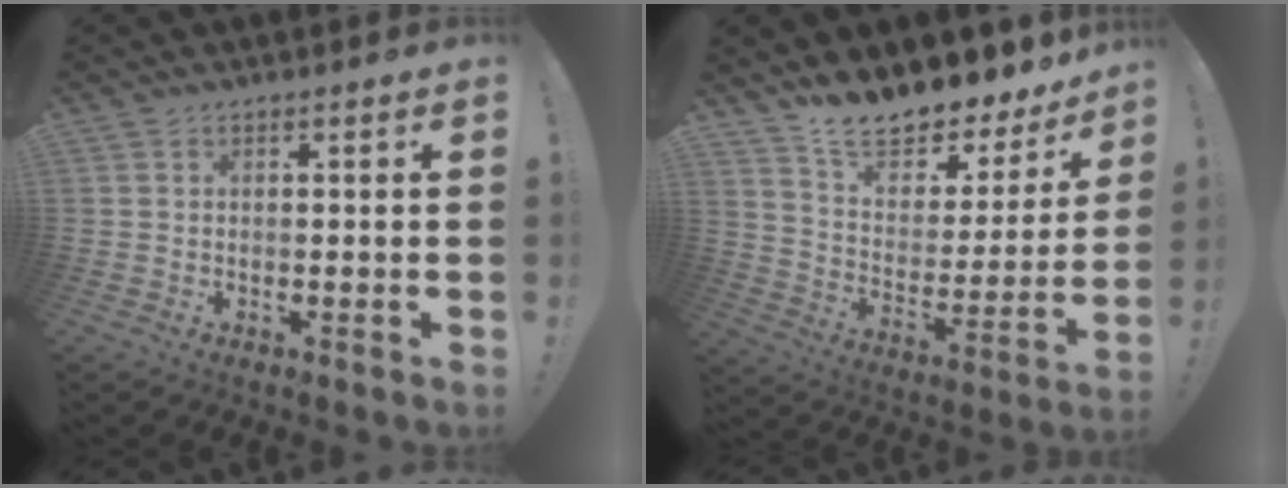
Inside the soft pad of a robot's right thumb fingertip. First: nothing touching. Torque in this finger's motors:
{"motor_torque": [0.07, 0.34, 0.29, 0.28, 0.01]}